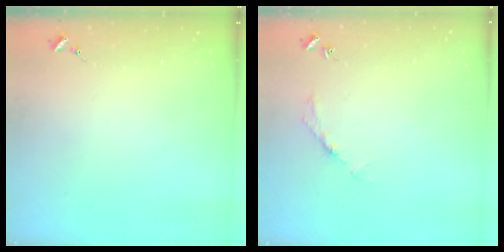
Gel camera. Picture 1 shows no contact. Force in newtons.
{"total": 2.7, "press": 2.7, "slide": 0.4}